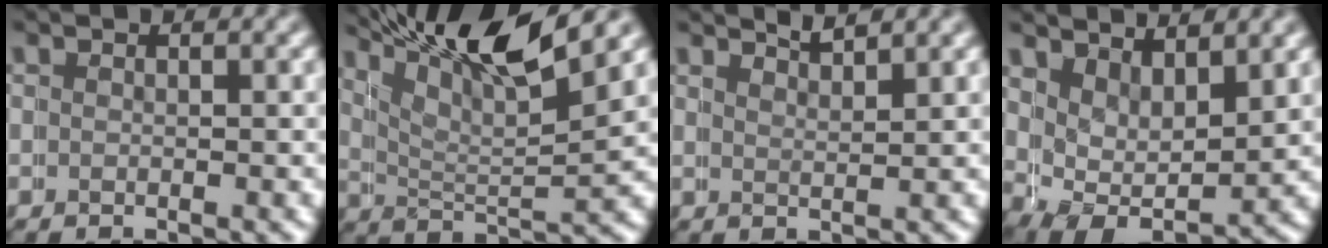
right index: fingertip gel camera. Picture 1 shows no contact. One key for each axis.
{"total": 9.2, "fx": 6.9, "fy": 2.3, "fz": 5.7, "tx": -0.099, "ty": 0.006, "tz": 0.110}
{"total": 2.6, "fx": 2.4, "fy": -1.0, "fz": 0.5, "tx": -0.006, "ty": -0.001, "tz": 0.043}
{"total": 4.1, "fx": 1.2, "fy": 3.1, "fz": 2.3, "tx": -0.055, "ty": -0.031, "tz": 0.033}